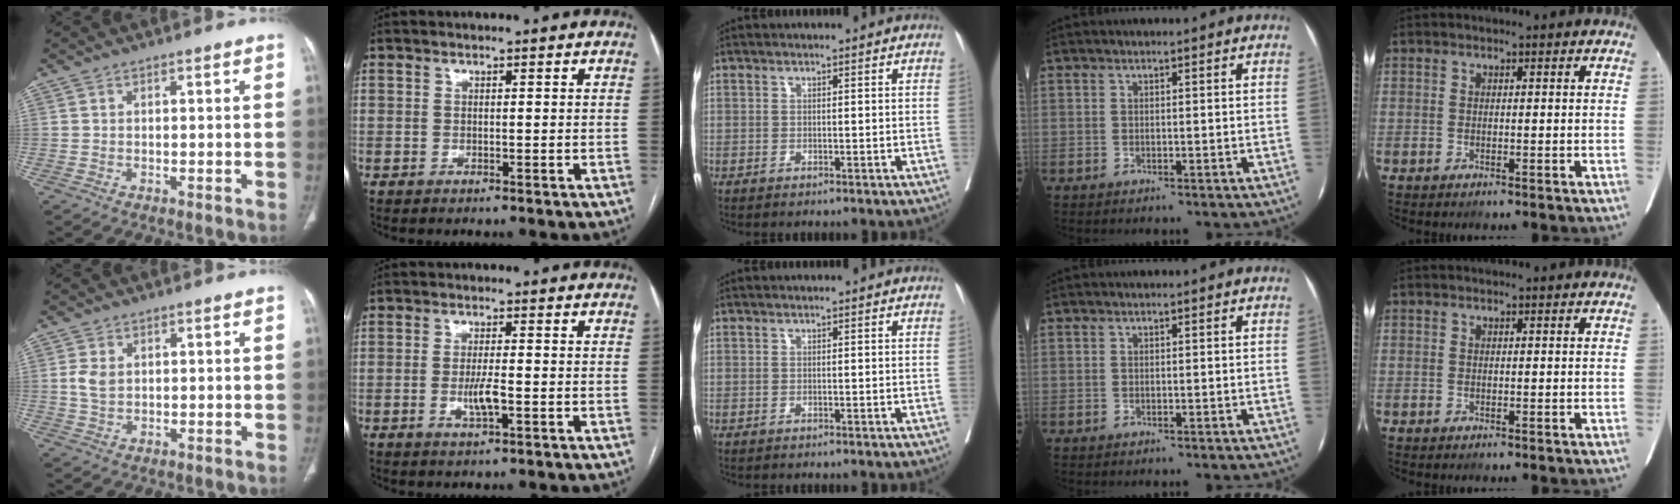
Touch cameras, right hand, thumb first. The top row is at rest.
{"thumb": {"total": 3.8, "force": [0.8, 2.6, 2.6], "torque": [-0.050, -0.001, 0.019]}, "index": {"total": 4.1, "force": [-1.0, 0.4, 3.9], "torque": [-0.081, -0.006, -0.018]}}